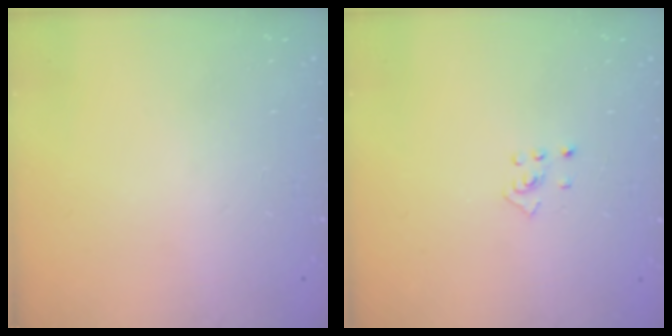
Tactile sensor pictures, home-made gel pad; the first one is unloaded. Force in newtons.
{"total": 2.5, "press": 2.4, "slide": 0.8}